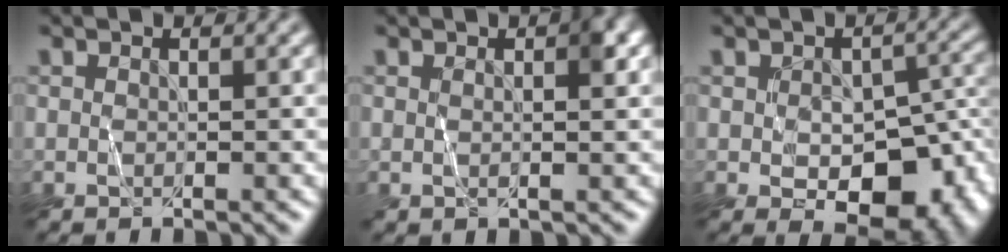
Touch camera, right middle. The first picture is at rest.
{"total": 1.7, "force": [0.5, 0.4, 1.6], "torque": [-0.018, 0.004, 0.010]}
{"total": 9.4, "force": [-2.8, 5.2, 7.3], "torque": [-0.108, -0.019, -0.027]}